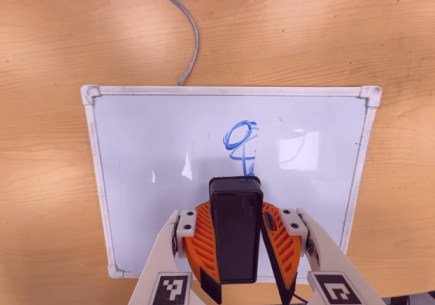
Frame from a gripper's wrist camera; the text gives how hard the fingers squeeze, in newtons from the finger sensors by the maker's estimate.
{"total": 10.2, "left": 9.8, "right": 10.6}